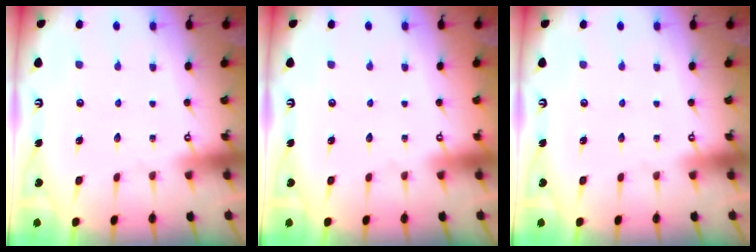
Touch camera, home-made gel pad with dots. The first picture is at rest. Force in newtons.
{"total": 0.0}
{"total": 0.0}